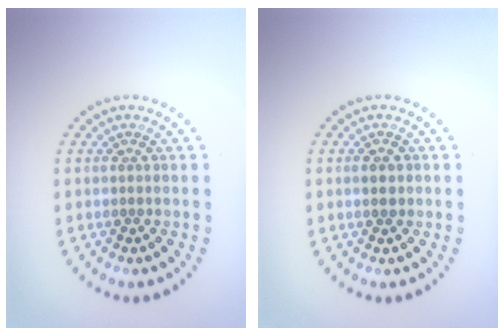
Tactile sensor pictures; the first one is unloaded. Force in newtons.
{"total": 1.3, "press": 1.3, "slide": 0.3}